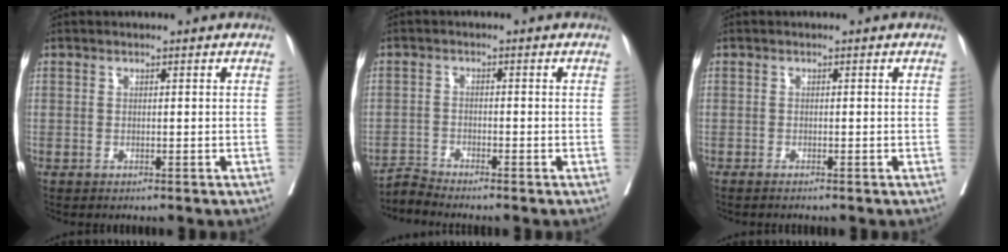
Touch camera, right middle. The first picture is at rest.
{"total": 2.6, "force": [-2.4, -0.9, -0.6], "torque": [0.012, -0.017, -0.048]}
{"total": 1.4, "force": [-1.2, -0.2, 0.7], "torque": [-0.009, 0.001, -0.016]}